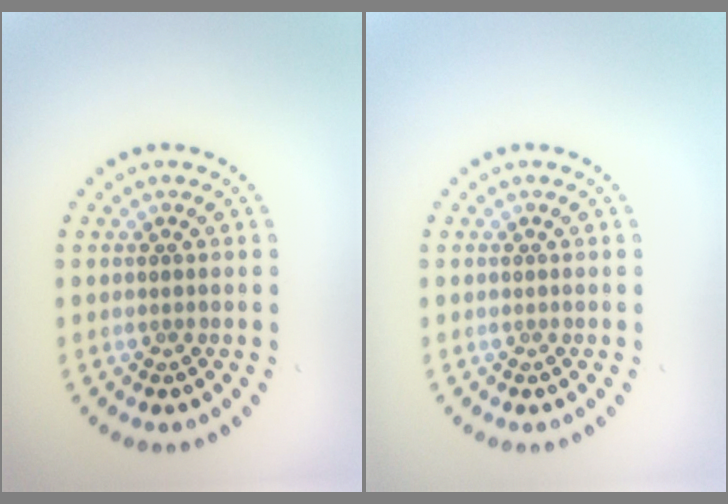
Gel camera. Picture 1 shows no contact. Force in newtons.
{"total": 0.0}